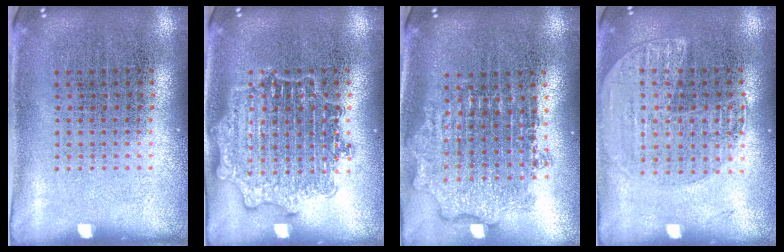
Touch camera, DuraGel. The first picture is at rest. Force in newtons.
{"total": 3.1, "press": 3.1, "slide": 0.6}
{"total": 1.9, "press": 1.5, "slide": 1.2}
{"total": 1.5, "press": 1.4, "slide": 0.4}